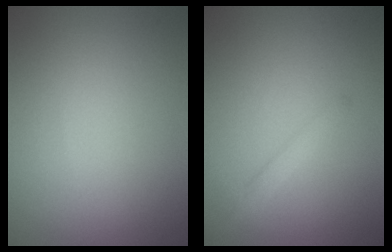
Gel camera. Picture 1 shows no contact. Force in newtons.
{"total": 1.3, "press": 1.3, "slide": 0.1}